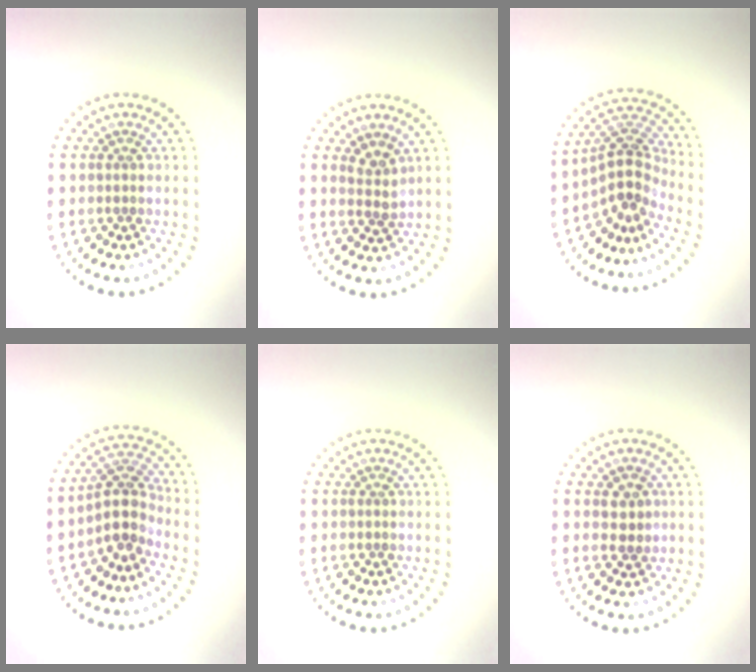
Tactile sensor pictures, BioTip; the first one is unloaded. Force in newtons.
{"total": 1.8, "press": 1.4, "slide": 1.2}
{"total": 3.9, "press": 2.7, "slide": 2.7}
{"total": 3.7, "press": 2.8, "slide": 2.3}
{"total": 0.0}
{"total": 1.9, "press": 1.8, "slide": 0.5}